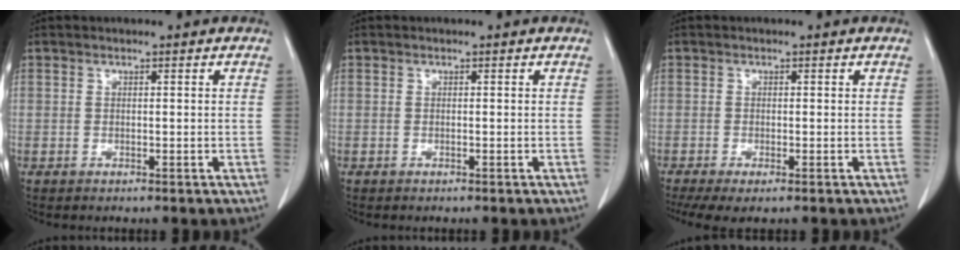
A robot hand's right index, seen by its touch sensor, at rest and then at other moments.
{"total": 0.0}
{"total": 4.9, "force": [-3.2, 1.2, 3.5], "torque": [-0.062, -0.013, -0.054]}